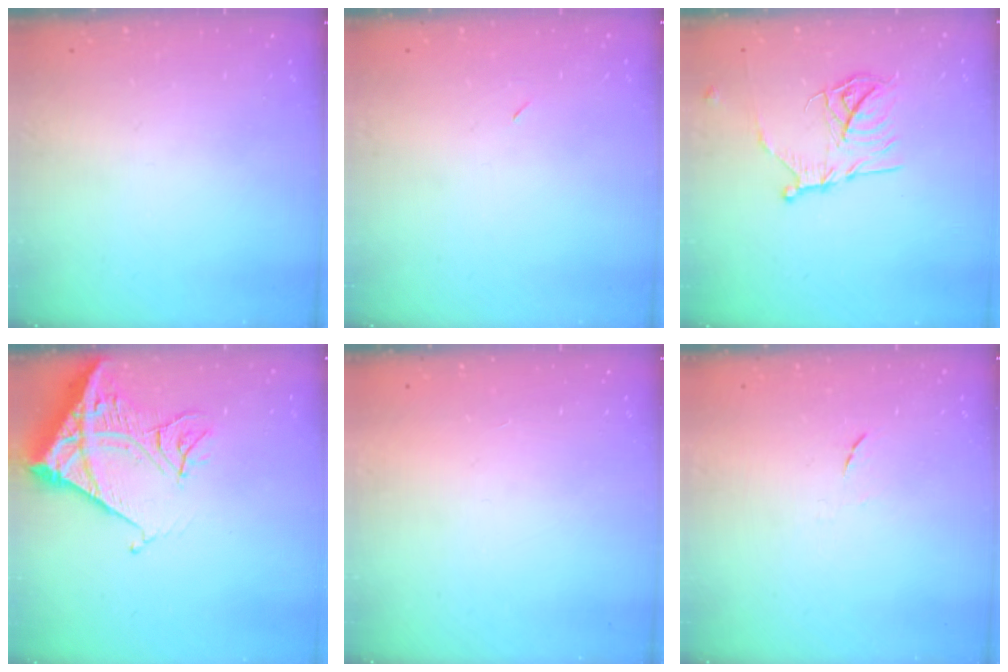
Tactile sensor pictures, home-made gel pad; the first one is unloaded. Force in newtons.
{"total": 2.3, "press": 2.0, "slide": 1.2}
{"total": 13.2, "press": 13.2, "slide": 0.8}
{"total": 14.2, "press": 14.1, "slide": 1.5}
{"total": 1.5, "press": 1.5, "slide": 0.1}
{"total": 4.3, "press": 4.2, "slide": 0.6}